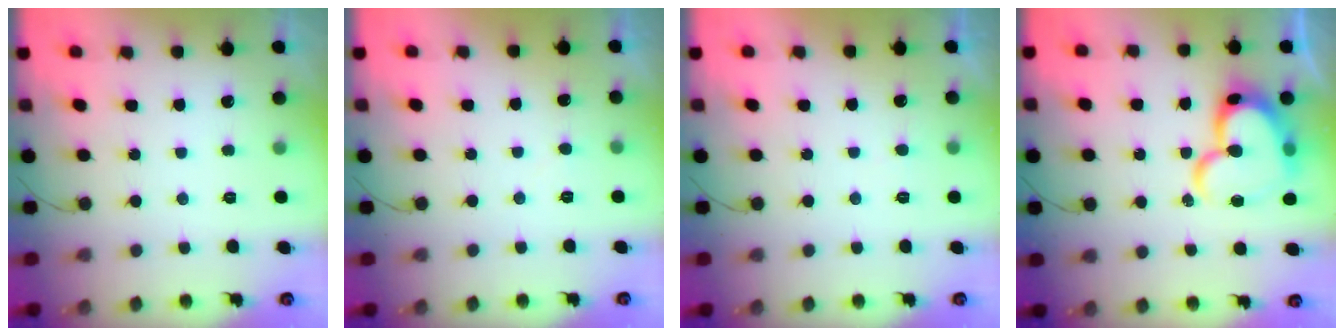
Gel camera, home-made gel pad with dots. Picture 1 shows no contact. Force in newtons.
{"total": 2.6, "press": 2.6, "slide": 0.3}
{"total": 3.3, "press": 3.3, "slide": 0.2}
{"total": 19.9, "press": 19.8, "slide": 2.3}